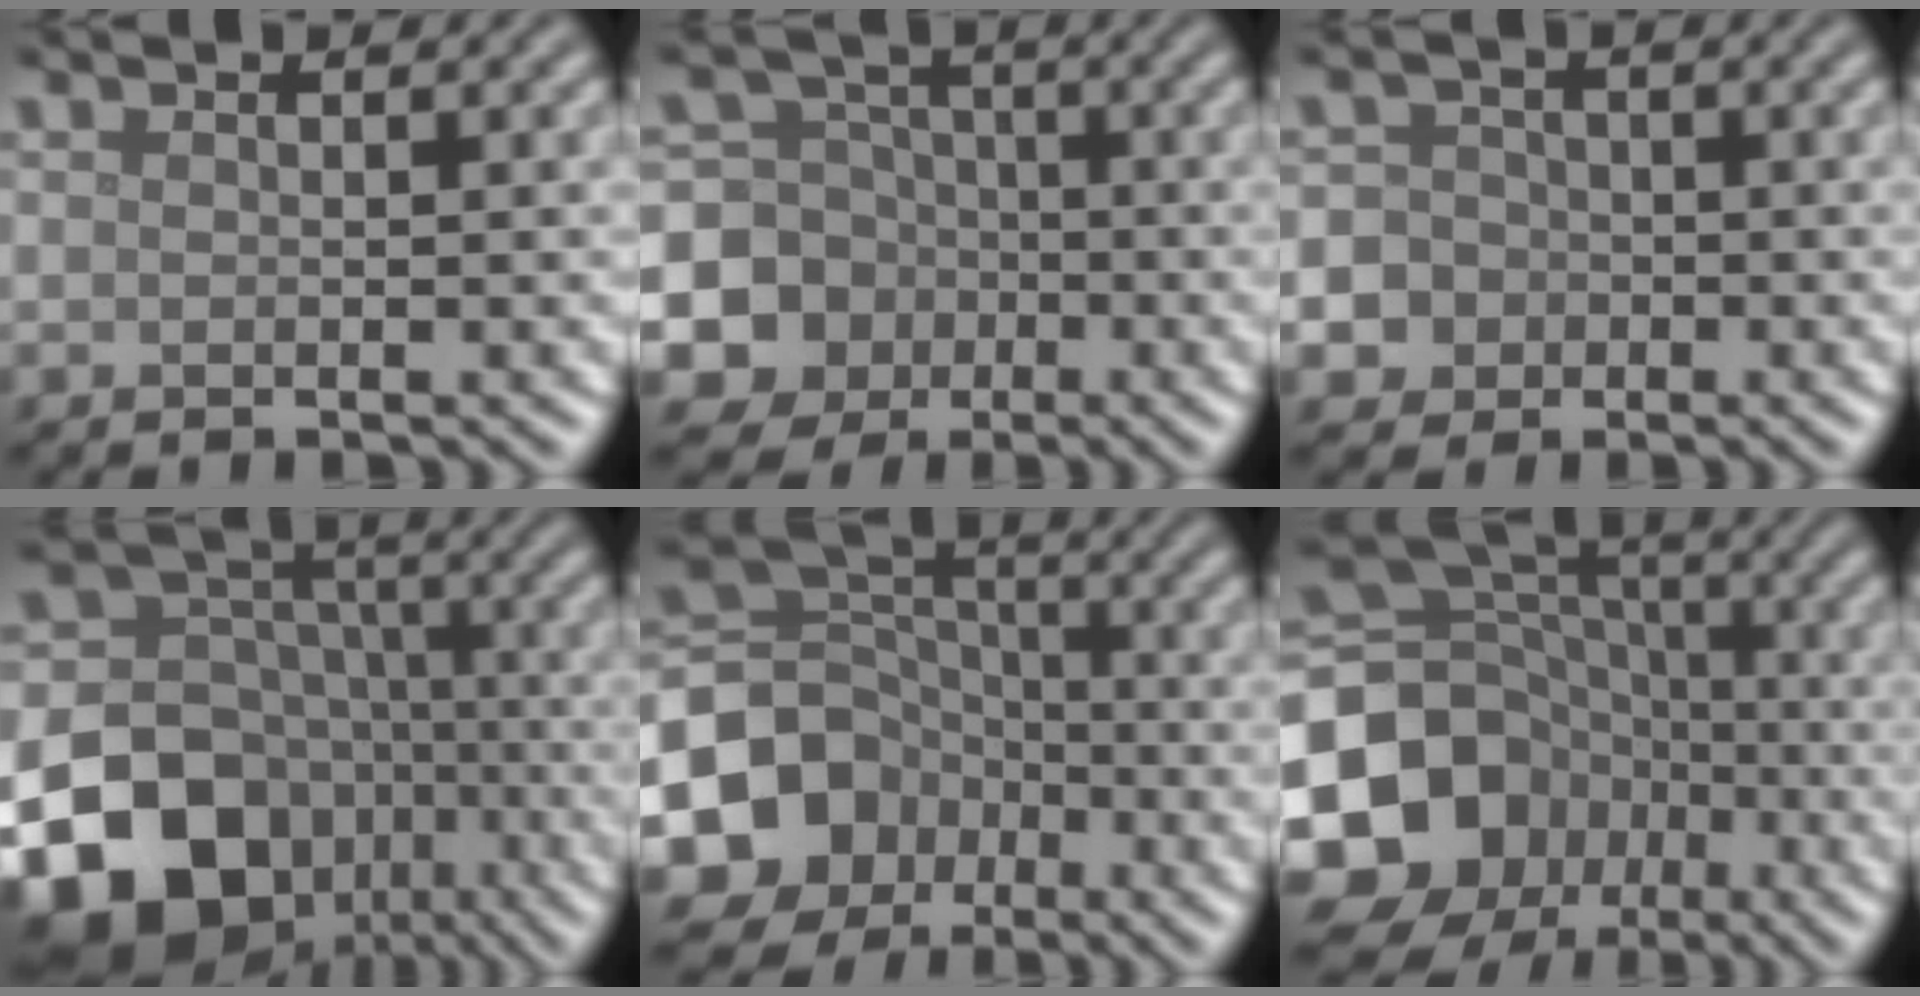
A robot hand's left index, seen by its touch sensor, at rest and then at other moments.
{"total": 10.7, "force": [-3.1, 10.0, 2.2], "torque": [-0.068, -0.018, -0.073]}
{"total": 10.3, "force": [-3.8, 9.3, 2.1], "torque": [-0.060, -0.012, -0.099]}
{"total": 17.3, "force": [-8.4, 13.3, 7.2], "torque": [-0.162, -0.035, -0.156]}
{"total": 10.4, "force": [-4.6, 8.7, 3.5], "torque": [-0.102, -0.006, -0.097]}
{"total": 17.6, "force": [-6.6, 14.9, 6.6], "torque": [-0.153, -0.022, -0.132]}